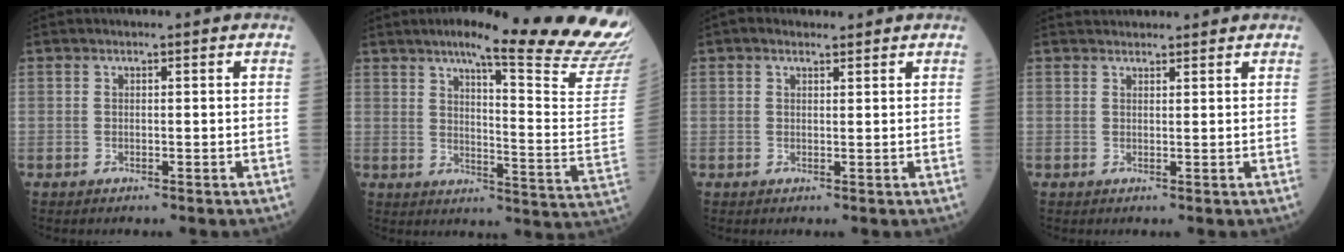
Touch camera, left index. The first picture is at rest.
{"total": 22.5, "force": [19.3, -1.2, 11.6], "torque": [-0.163, -0.094, 0.232]}
{"total": 2.0, "force": [1.5, 0.9, 0.9], "torque": [-0.025, 0.016, 0.023]}
{"total": 4.2, "force": [4.0, 0.9, 0.9], "torque": [-0.012, 0.033, 0.056]}